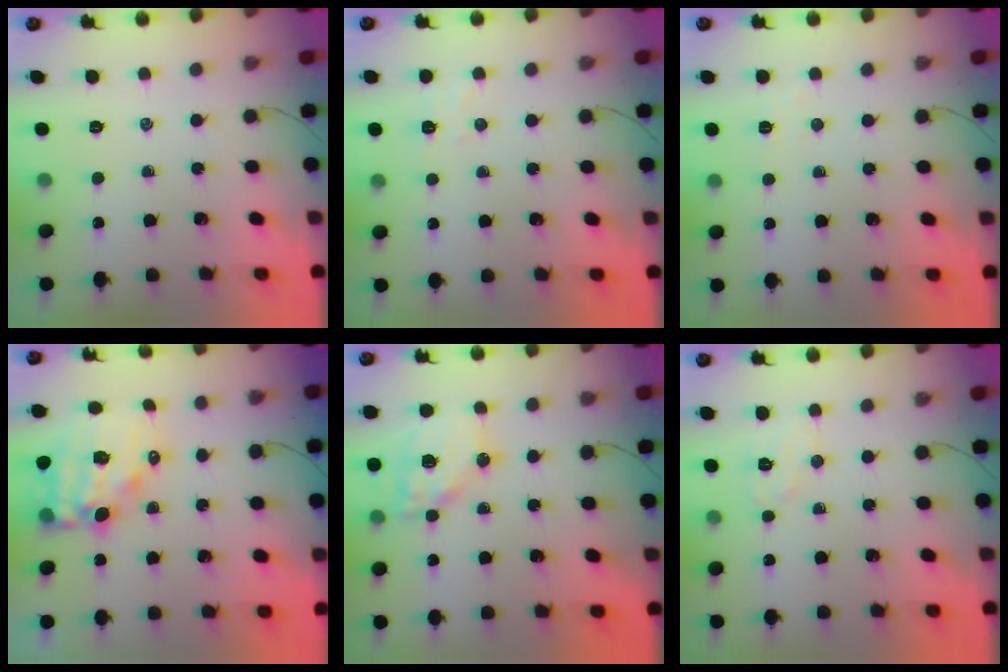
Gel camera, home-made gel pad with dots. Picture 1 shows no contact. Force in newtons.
{"total": 4.7, "press": 4.6, "slide": 1.2}
{"total": 2.6, "press": 2.4, "slide": 0.8}
{"total": 12.0, "press": 11.5, "slide": 3.3}
{"total": 13.9, "press": 13.6, "slide": 2.9}
{"total": 5.6, "press": 5.5, "slide": 1.1}